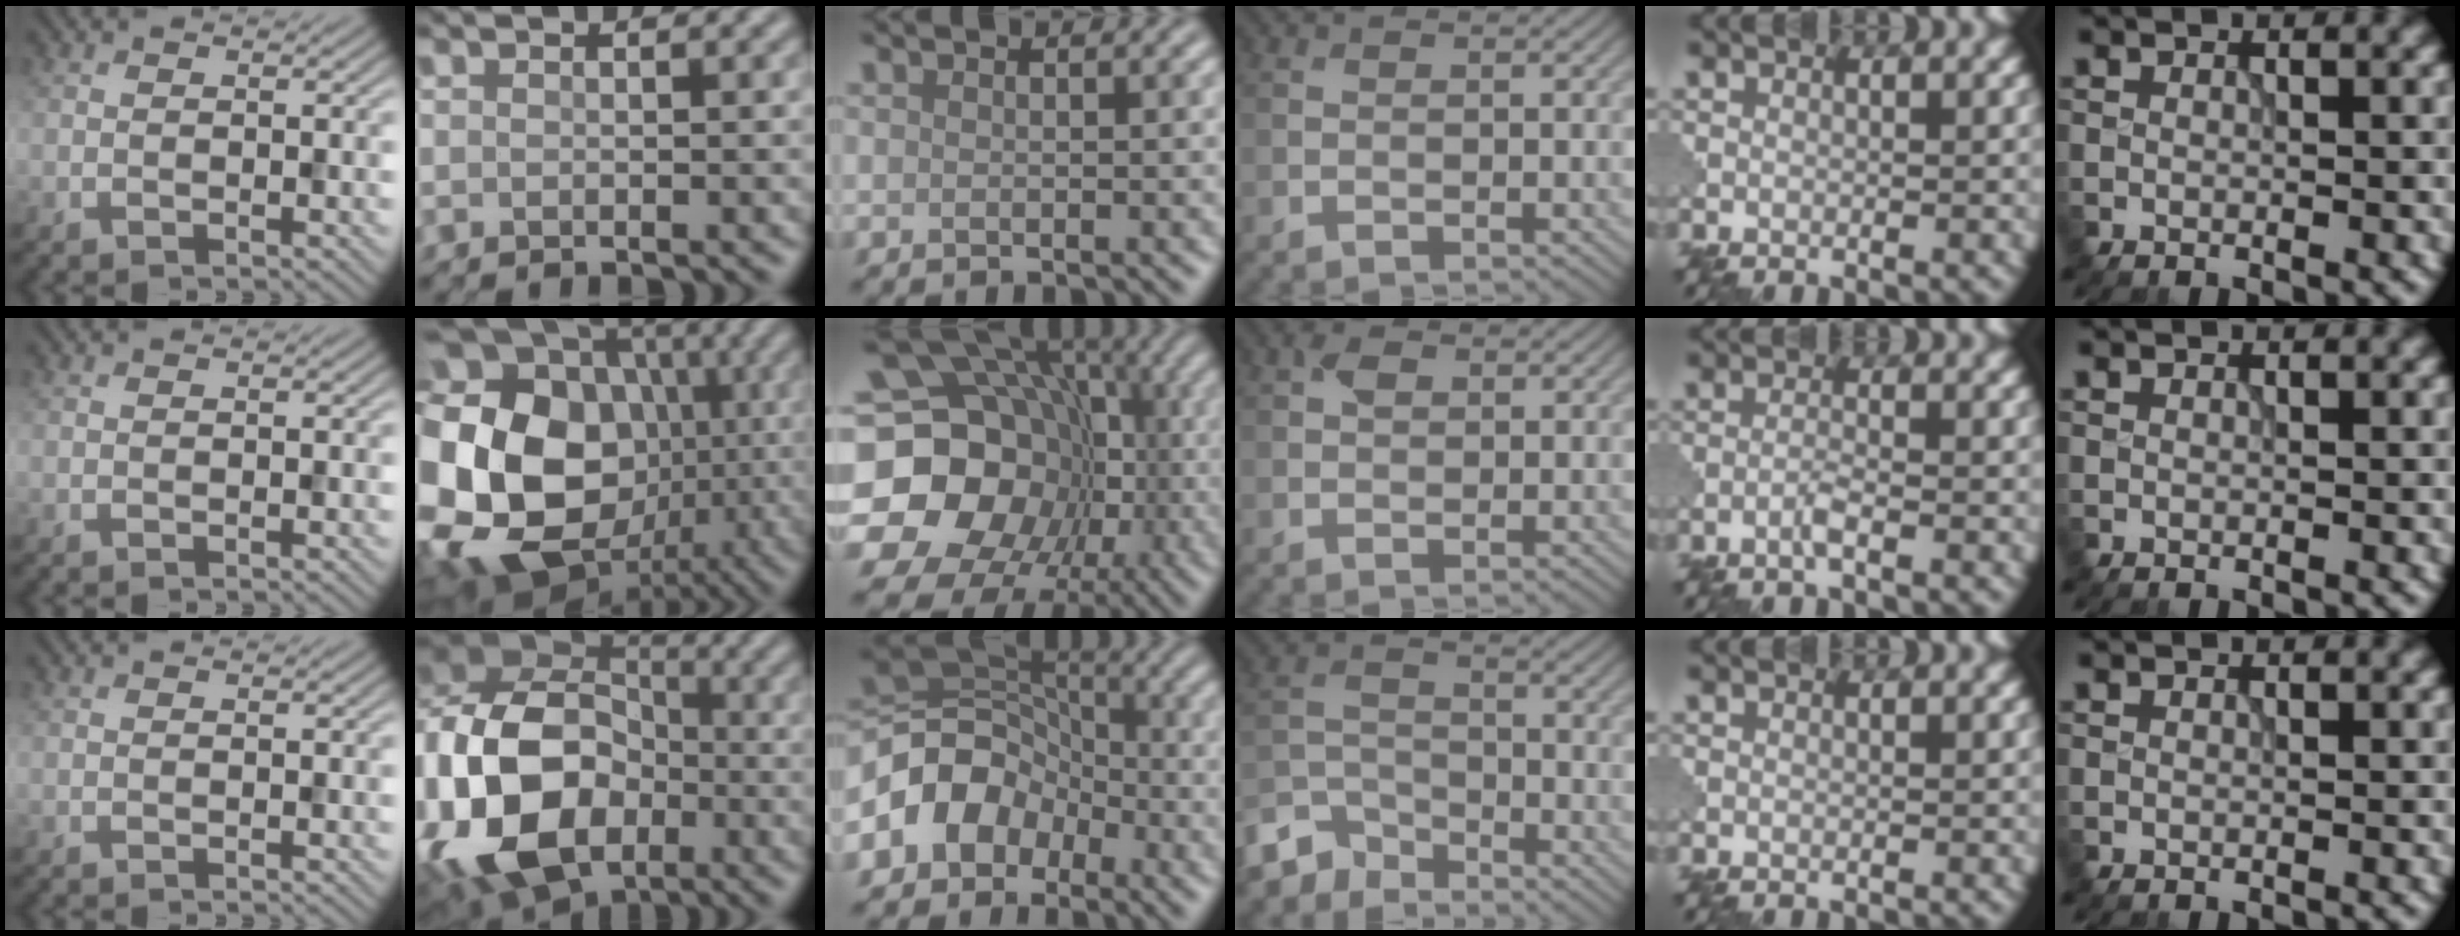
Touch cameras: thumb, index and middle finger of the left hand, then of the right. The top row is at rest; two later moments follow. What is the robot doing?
{"motion": "assemble", "object": "puzzle pieces"}